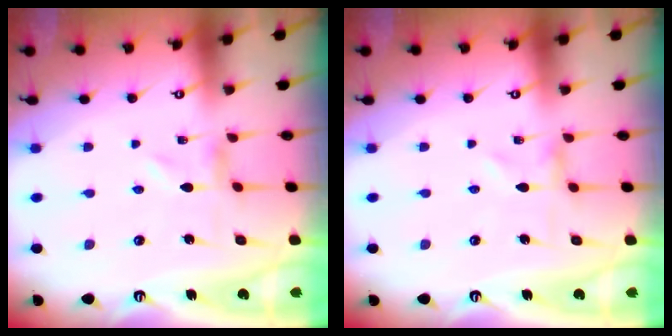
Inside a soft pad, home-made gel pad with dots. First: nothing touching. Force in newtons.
{"total": 0.0}